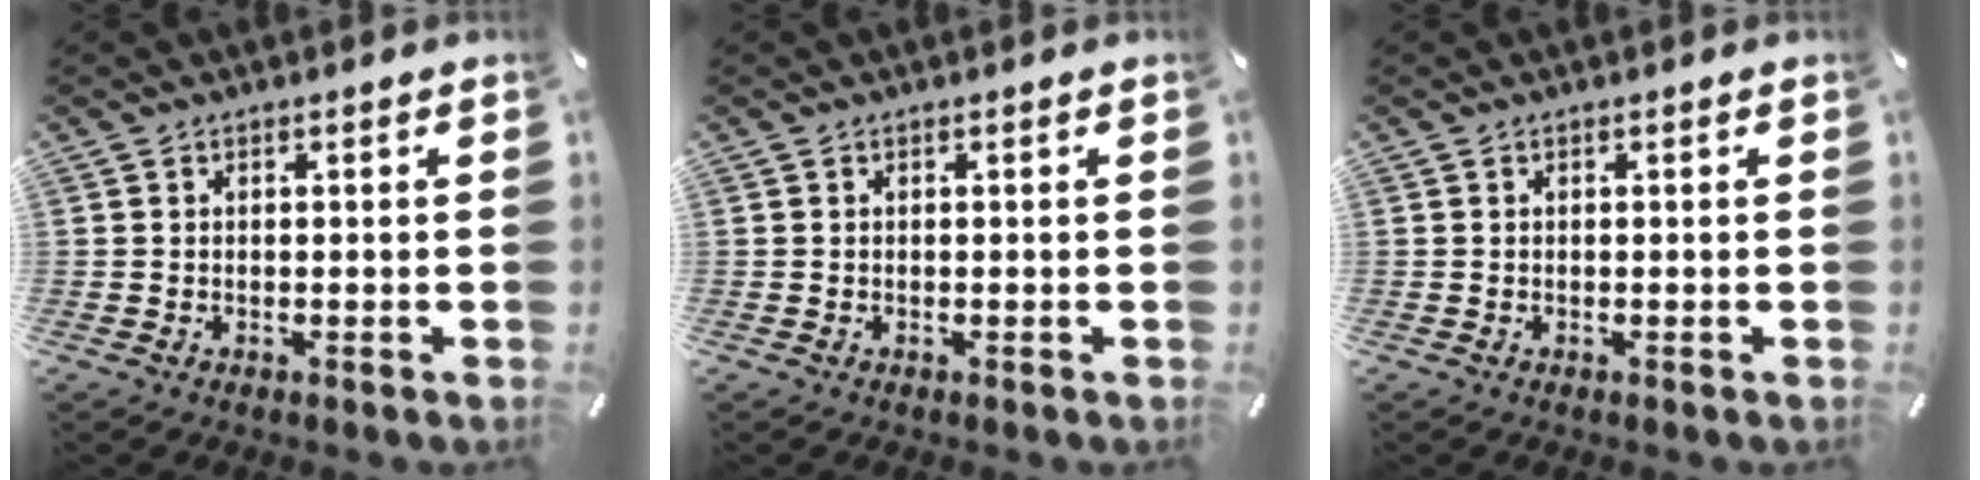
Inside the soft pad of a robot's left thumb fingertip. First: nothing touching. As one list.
[{"total": 0.0}, {"total": 0.0}]